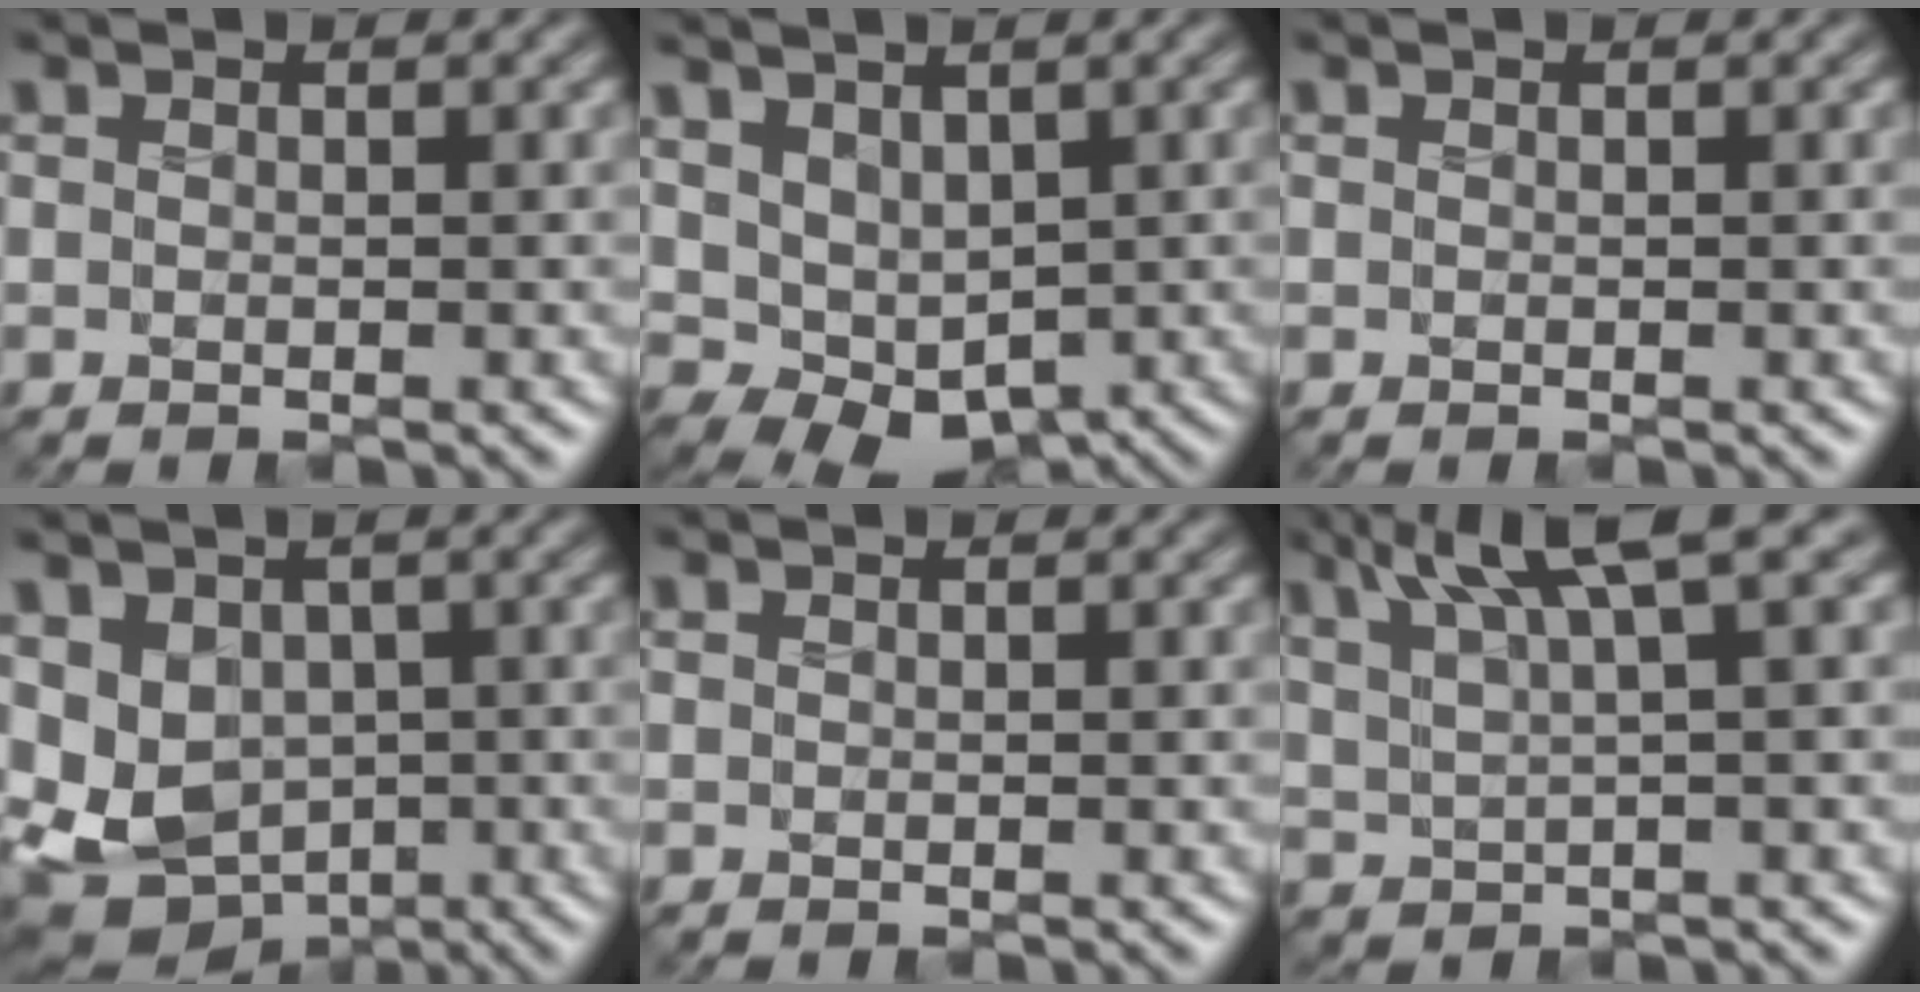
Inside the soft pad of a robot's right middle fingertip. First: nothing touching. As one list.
[{"total": 4.2, "force": [0.6, 3.3, 2.5], "torque": [-0.043, -0.005, 0.019]}, {"total": 0.0}, {"total": 7.0, "force": [-0.6, 5.8, 4.0], "torque": [-0.078, -0.010, 0.002]}, {"total": 0.0}, {"total": 6.7, "force": [4.4, 1.1, 4.9], "torque": [-0.082, 0.022, 0.076]}]